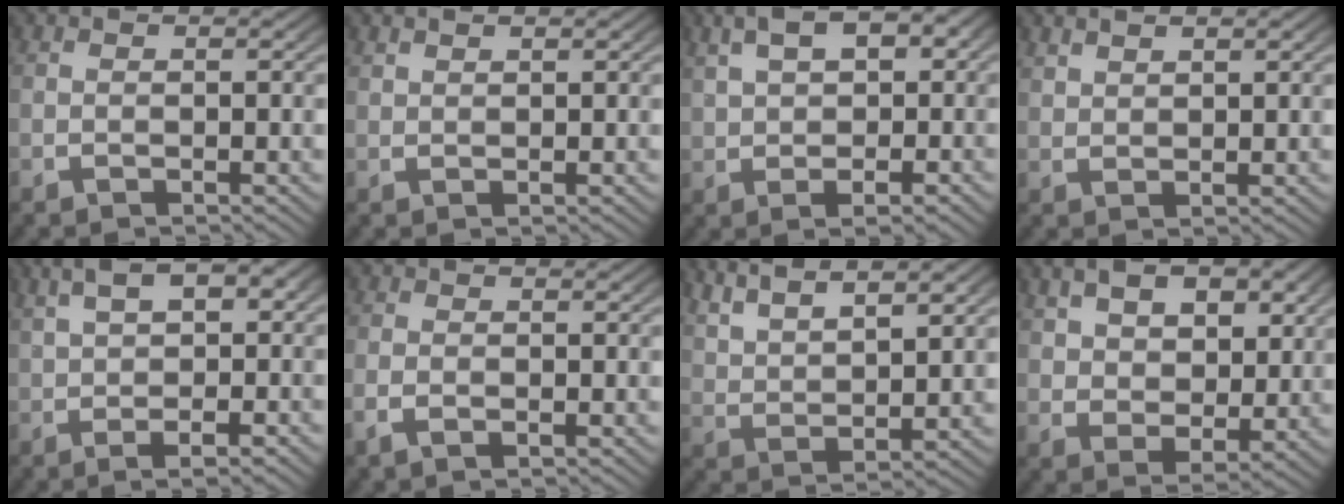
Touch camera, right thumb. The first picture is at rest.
{"total": 1.0, "force": [1.0, 0.0, 0.1], "torque": [0.000, 0.002, 0.023]}
{"total": 6.3, "force": [2.4, 3.2, 4.9], "torque": [-0.068, 0.016, 0.037]}
{"total": 2.0, "force": [1.9, 0.2, 0.4], "torque": [-0.005, 0.005, 0.042]}
{"total": 6.1, "force": [2.0, 2.7, 5.1], "torque": [-0.073, 0.020, 0.026]}
{"total": 1.5, "force": [-0.5, 1.0, 1.0], "torque": [-0.027, -0.005, -0.009]}
{"total": 6.5, "force": [4.9, 2.4, 3.5], "torque": [-0.066, 0.004, 0.095]}
{"total": 6.1, "force": [2.4, 3.9, 4.1], "torque": [-0.070, -0.010, 0.051]}